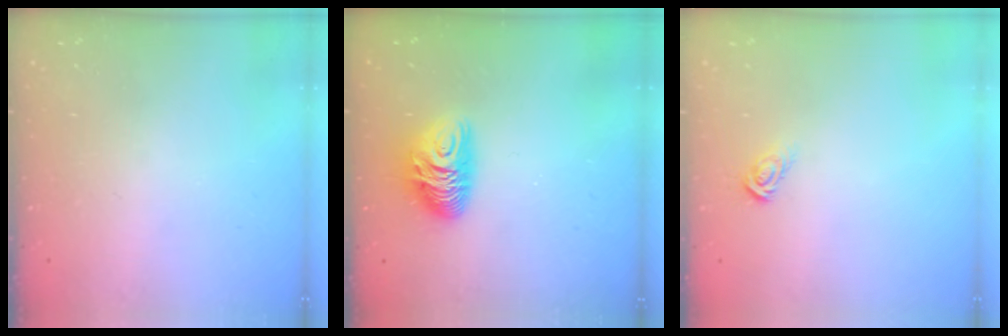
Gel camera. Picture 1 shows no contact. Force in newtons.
{"total": 10.4, "press": 10.4, "slide": 0.8}
{"total": 4.3, "press": 4.3, "slide": 0.2}